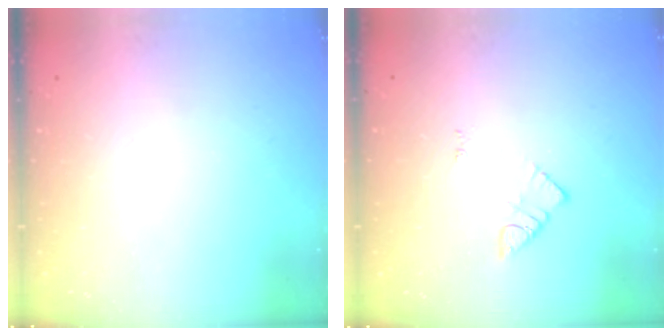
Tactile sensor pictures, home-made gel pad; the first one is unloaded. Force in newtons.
{"total": 3.0, "press": 3.0, "slide": 0.2}